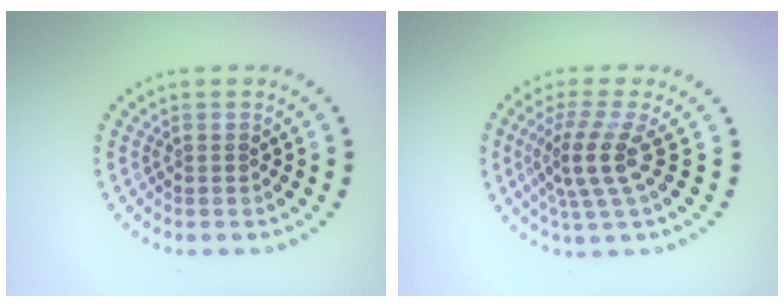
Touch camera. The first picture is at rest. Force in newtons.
{"total": 3.7, "press": 2.7, "slide": 2.6}